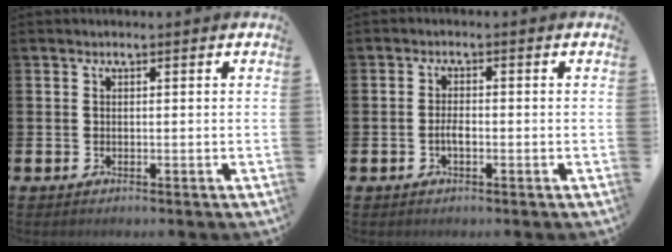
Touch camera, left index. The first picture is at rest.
{"total": 1.9, "force": [-0.6, 0.8, 1.6], "torque": [-0.029, 0.001, -0.013]}